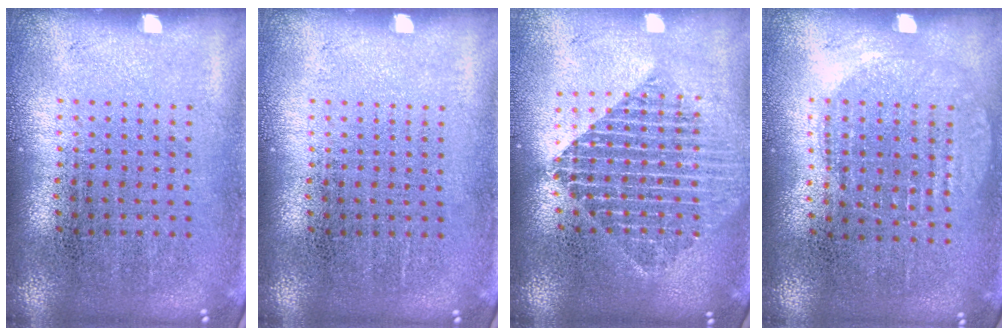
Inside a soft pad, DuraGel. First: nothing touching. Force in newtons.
{"total": 0.0}
{"total": 1.8, "press": 1.6, "slide": 1.0}
{"total": 1.0, "press": 0.9, "slide": 0.3}